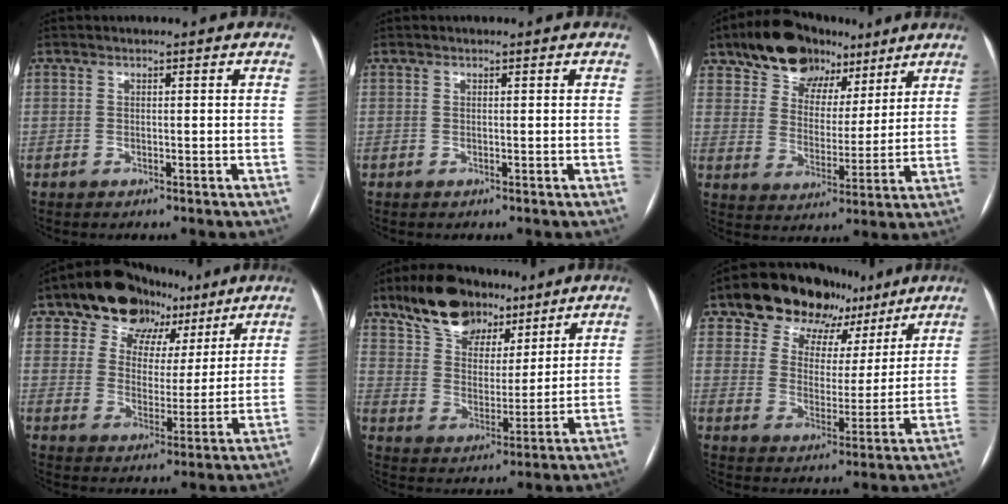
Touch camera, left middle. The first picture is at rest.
{"total": 0.0}
{"total": 13.1, "force": [8.8, 8.1, 5.3], "torque": [-0.076, 0.033, 0.144]}
{"total": 12.5, "force": [8.2, 8.4, 4.2], "torque": [-0.052, 0.037, 0.125]}
{"total": 12.3, "force": [8.9, 6.9, 5.1], "torque": [-0.087, 0.025, 0.155]}
{"total": 13.9, "force": [9.7, 8.7, 4.8], "torque": [-0.064, 0.033, 0.146]}